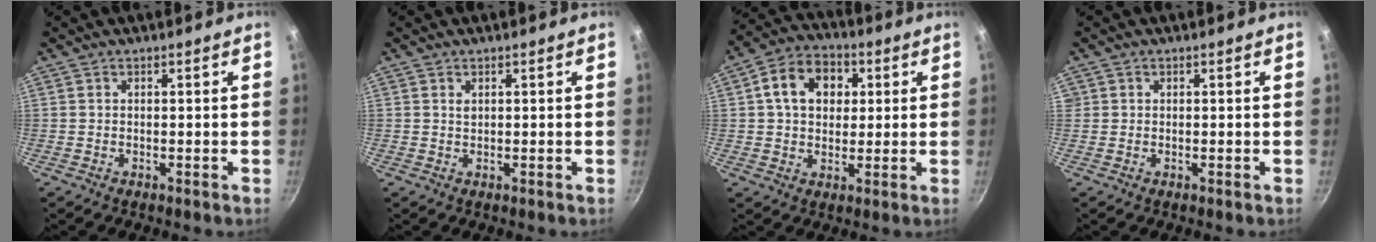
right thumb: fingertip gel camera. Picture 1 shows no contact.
{"total": 0.8, "force": [0.4, 0.5, 0.5], "torque": [-0.009, 0.001, 0.008]}
{"total": 11.3, "force": [2.8, 8.6, 6.8], "torque": [-0.090, 0.014, 0.033]}
{"total": 0.7, "force": [0.2, 0.7, 0.1], "torque": [0.010, 0.004, 0.002]}